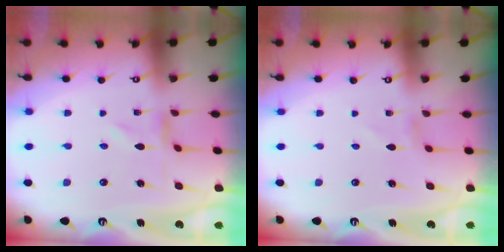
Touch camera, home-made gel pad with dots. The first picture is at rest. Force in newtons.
{"total": 1.0, "press": 1.0, "slide": 0.1}